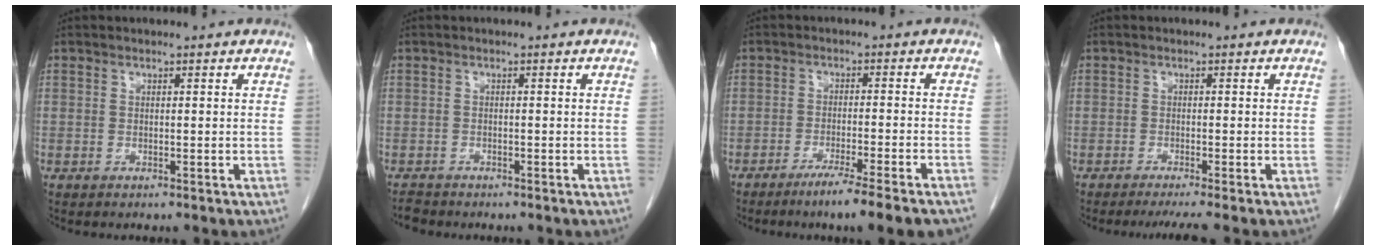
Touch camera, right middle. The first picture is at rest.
{"total": 1.4, "force": [-1.4, 0.4, 0.0], "torque": [-0.007, -0.004, -0.023]}
{"total": 7.8, "force": [-5.8, -0.9, 5.3], "torque": [-0.068, -0.017, -0.087]}
{"total": 3.7, "force": [-2.9, -0.7, 2.2], "torque": [-0.030, -0.011, -0.047]}